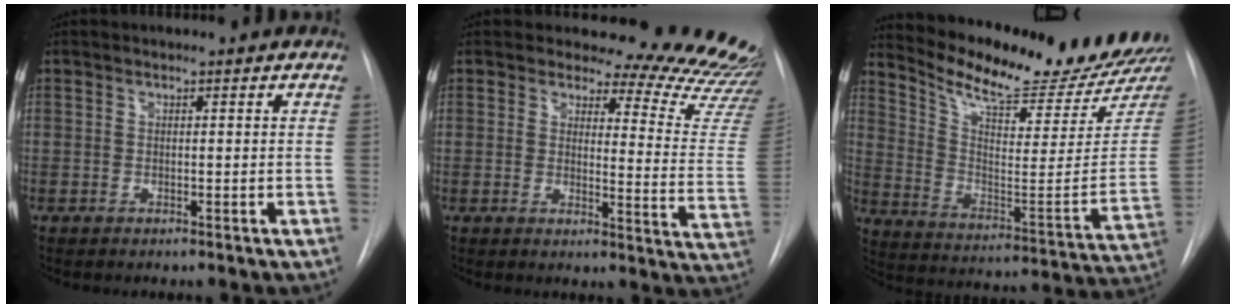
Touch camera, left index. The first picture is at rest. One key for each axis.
{"total": 16.4, "fx": 16.0, "fy": 1.9, "fz": 2.8, "tx": -0.004, "ty": -0.157, "tz": 0.146}
{"total": 21.9, "fx": 20.3, "fy": 1.0, "fz": 8.2, "tx": -0.142, "ty": -0.095, "tz": 0.291}